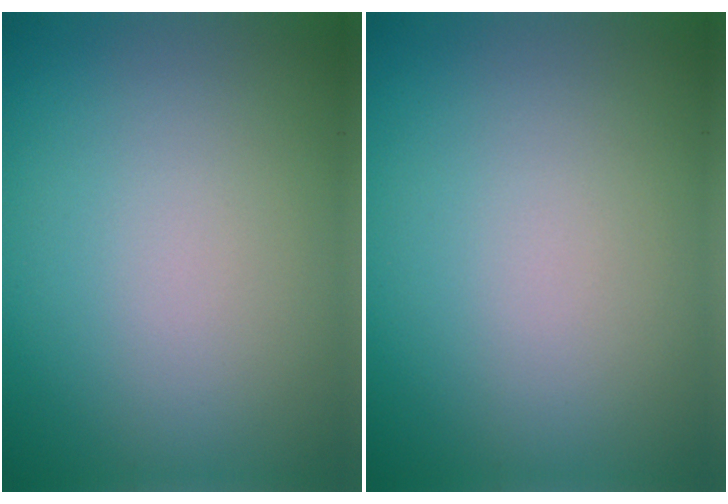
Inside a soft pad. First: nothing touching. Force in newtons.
{"total": 0.0}